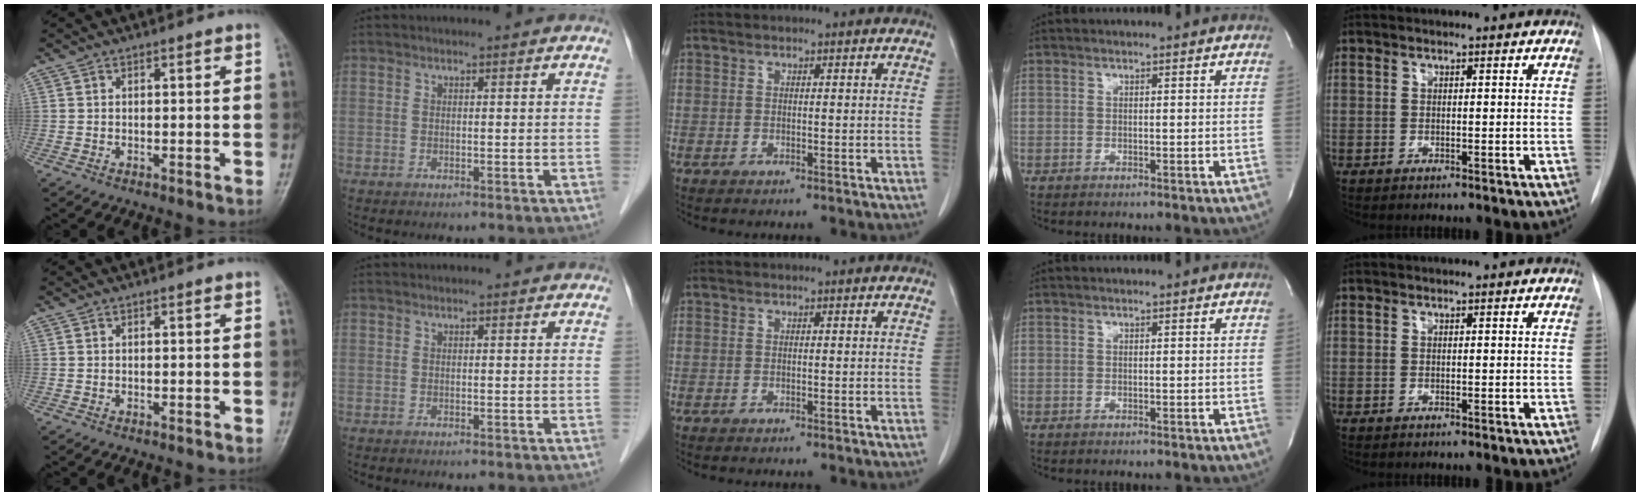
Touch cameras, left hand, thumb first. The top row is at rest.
{}